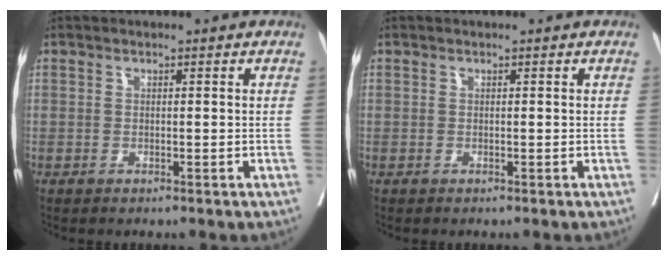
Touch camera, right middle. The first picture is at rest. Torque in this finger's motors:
{"motor_torque": [0.33, -0.36, 0.03, 0.01]}